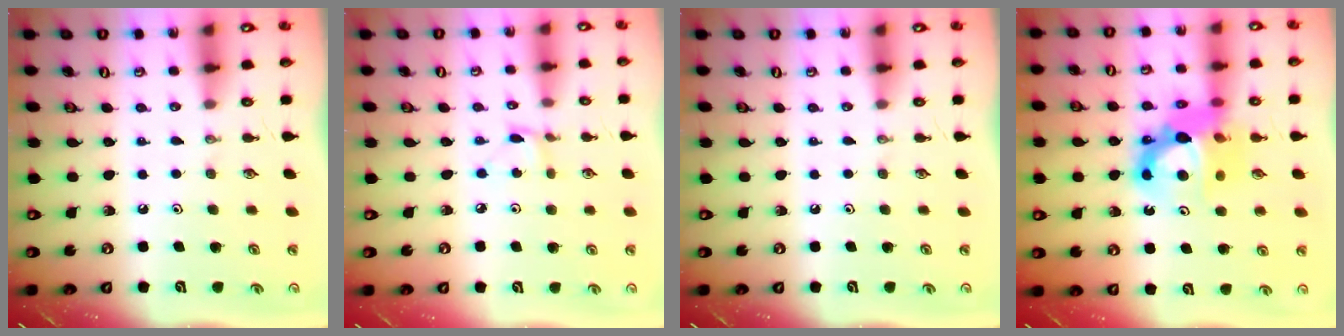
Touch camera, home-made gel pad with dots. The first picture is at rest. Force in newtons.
{"total": 2.0, "press": 2.0, "slide": 0.2}
{"total": 0.0}
{"total": 14.2, "press": 14.1, "slide": 1.6}